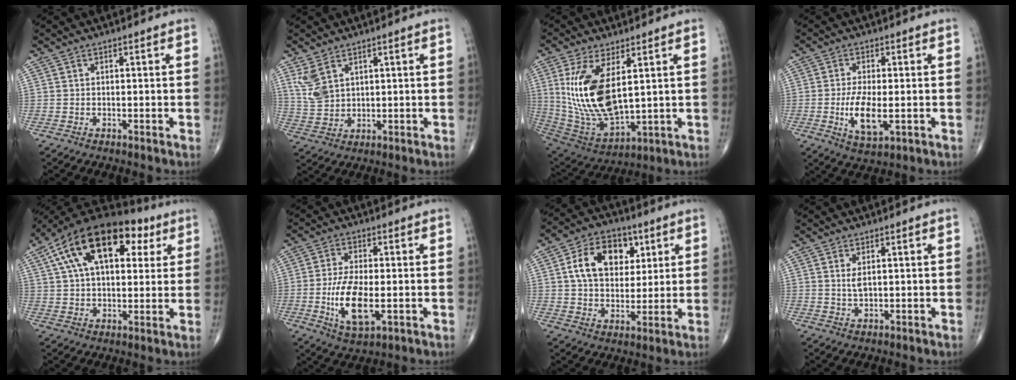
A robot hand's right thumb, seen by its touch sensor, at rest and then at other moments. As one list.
[{"total": 5.9, "force": [3.1, 3.6, 3.6], "torque": [-0.069, -0.008, 0.077]}, {"total": 17.3, "force": [3.9, 7.8, 15.0], "torque": [-0.300, -0.026, 0.097]}, {"total": 7.1, "force": [-1.3, 2.6, 6.5], "torque": [-0.124, -0.015, -0.021]}, {"total": 23.0, "force": [9.1, 12.4, 17.1], "torque": [-0.280, 0.025, 0.146]}, {"total": 10.3, "force": [-2.0, 4.2, 9.2], "torque": [-0.178, -0.008, -0.032]}, {"total": 13.6, "force": [4.2, 9.3, 8.9], "torque": [-0.114, -0.003, 0.068]}, {"total": 2.2, "force": [0.7, 0.9, 1.9], "torque": [-0.037, -0.006, 0.019]}]